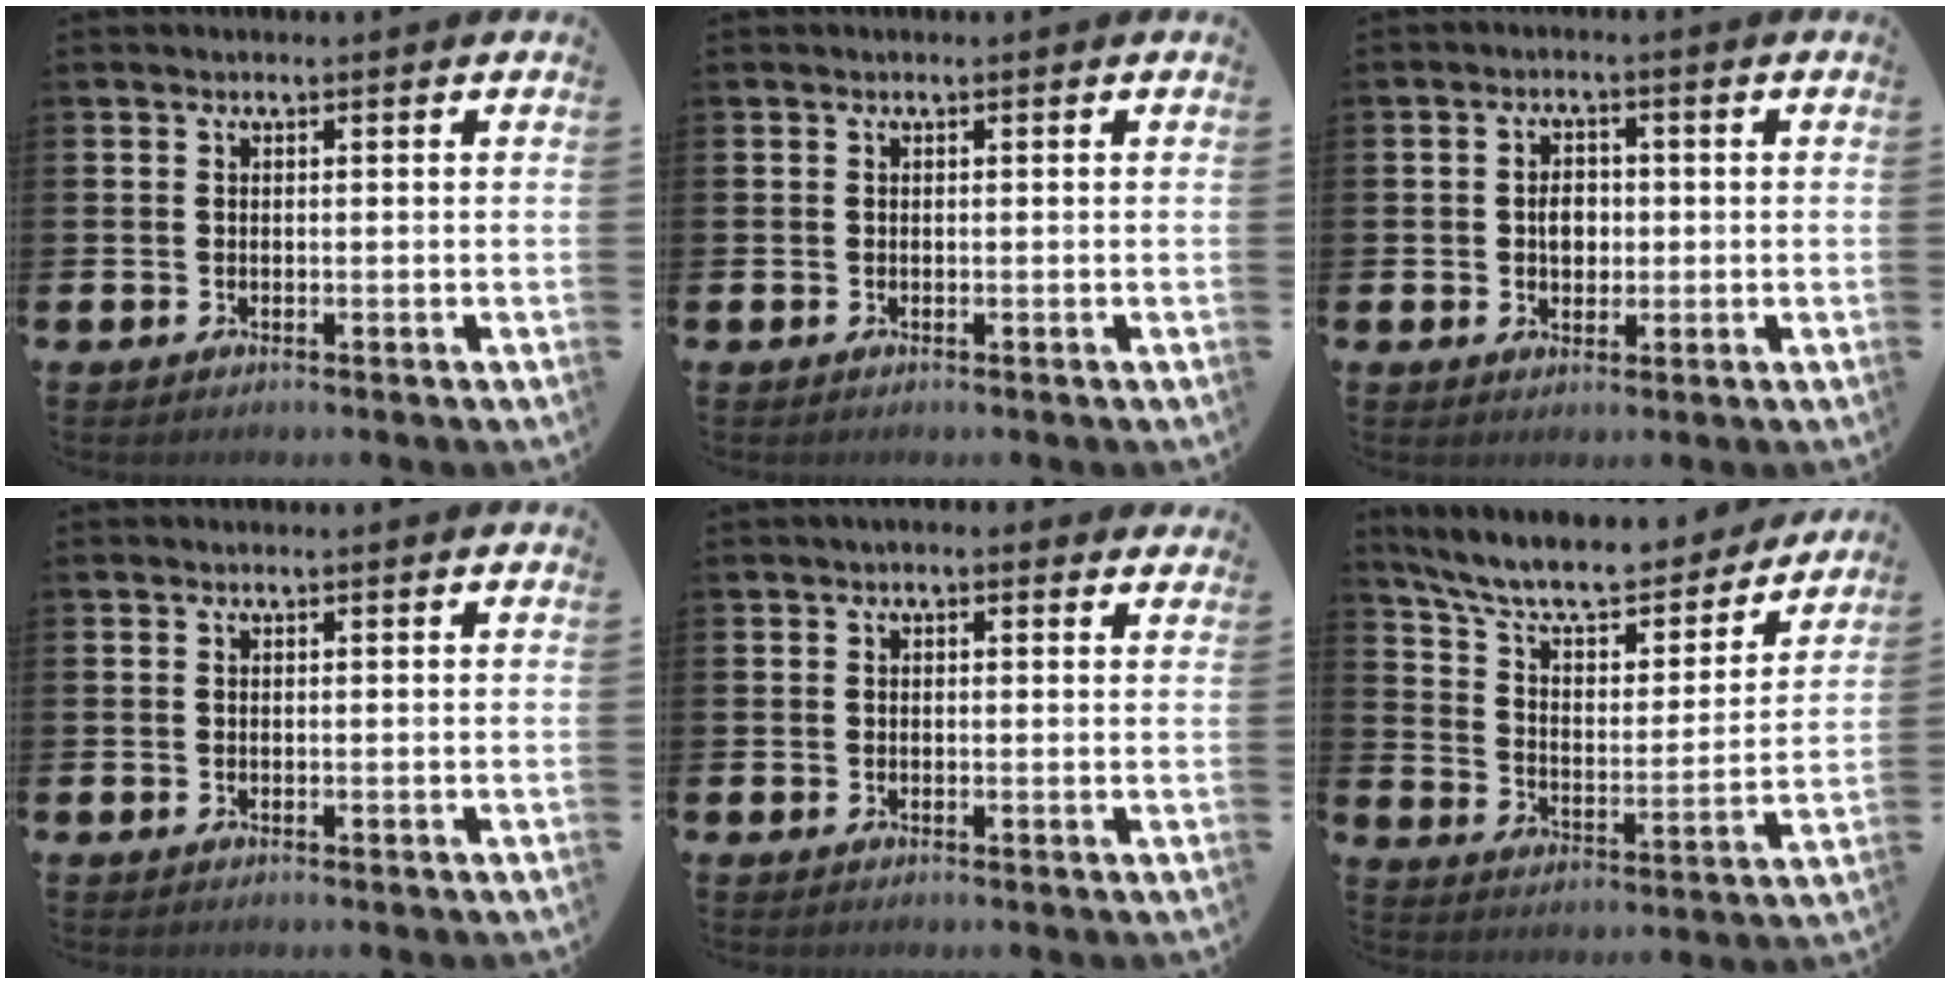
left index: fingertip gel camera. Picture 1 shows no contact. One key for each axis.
{"total": 0.0}
{"total": 3.0, "fx": 0.0, "fy": 2.3, "fz": 2.0, "tx": -0.016, "ty": -0.001, "tz": -0.009}
{"total": 0.0}
{"total": 0.9, "fx": 0.5, "fy": 0.6, "fz": 0.4, "tx": -0.005, "ty": 0.008, "tz": 0.007}
{"total": 9.9, "fx": 8.9, "fy": 2.4, "fz": 3.7, "tx": -0.107, "ty": -0.059, "tz": 0.151}